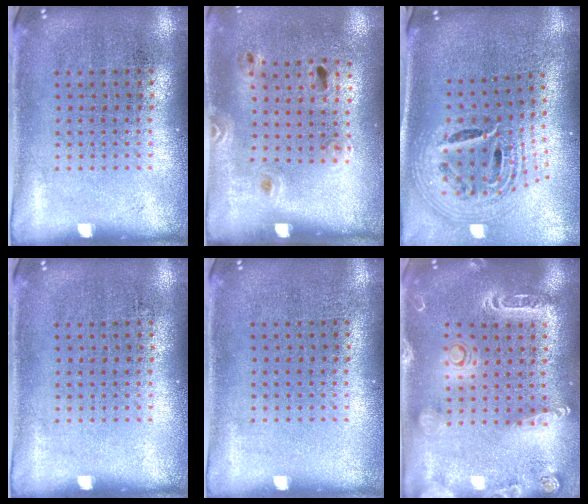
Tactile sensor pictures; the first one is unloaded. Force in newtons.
{"total": 1.5, "press": 0.8, "slide": 1.3}
{"total": 2.5, "press": 1.8, "slide": 1.8}
{"total": 0.0}
{"total": 0.0}
{"total": 2.1, "press": 1.9, "slide": 0.8}